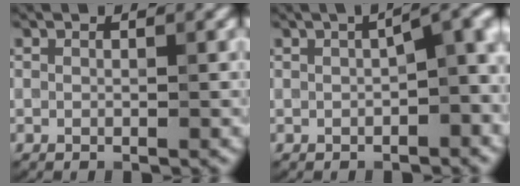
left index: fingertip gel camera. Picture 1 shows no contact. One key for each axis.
{"total": 4.6, "fx": -0.2, "fy": 1.4, "fz": 4.3, "tx": -0.048, "ty": 0.013, "tz": -0.002}